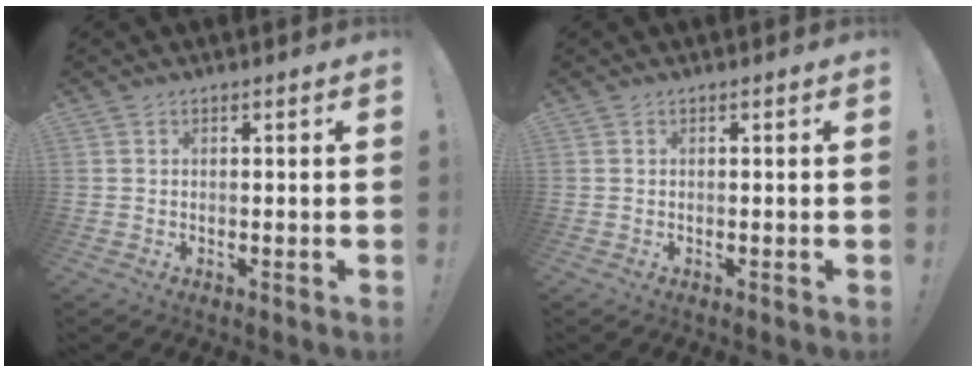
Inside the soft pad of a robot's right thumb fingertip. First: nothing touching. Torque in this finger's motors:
{"motor_torque": [-0.03, -0.09, 0.18, -0.20, -0.02]}